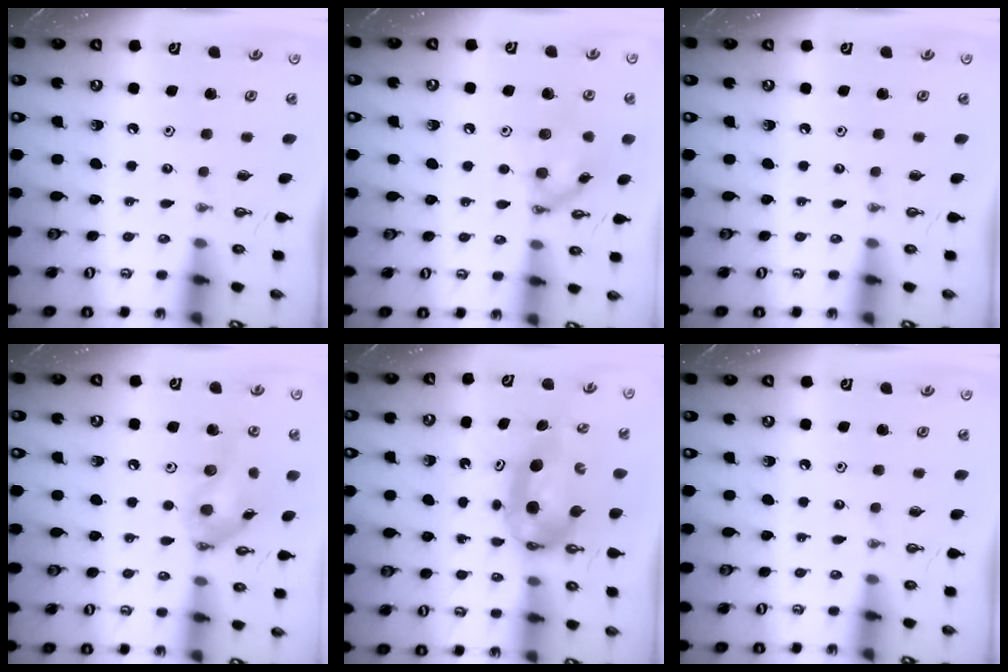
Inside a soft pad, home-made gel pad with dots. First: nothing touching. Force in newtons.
{"total": 11.7, "press": 11.6, "slide": 1.3}
{"total": 0.0}
{"total": 13.6, "press": 13.5, "slide": 2.3}
{"total": 7.5, "press": 5.7, "slide": 4.9}
{"total": 0.0}